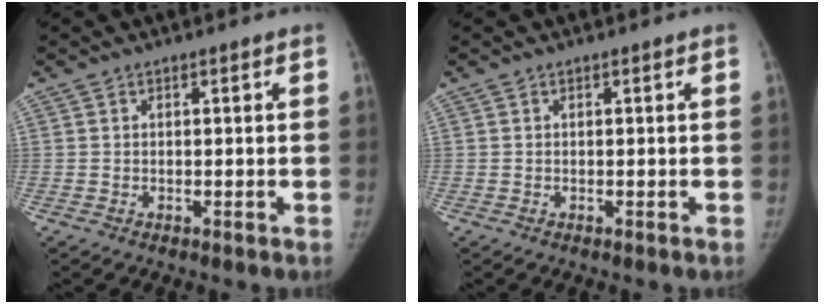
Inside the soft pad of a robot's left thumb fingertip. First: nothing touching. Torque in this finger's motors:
{"motor_torque": [0.05, 0.04, 0.29, -0.32, 0.03]}